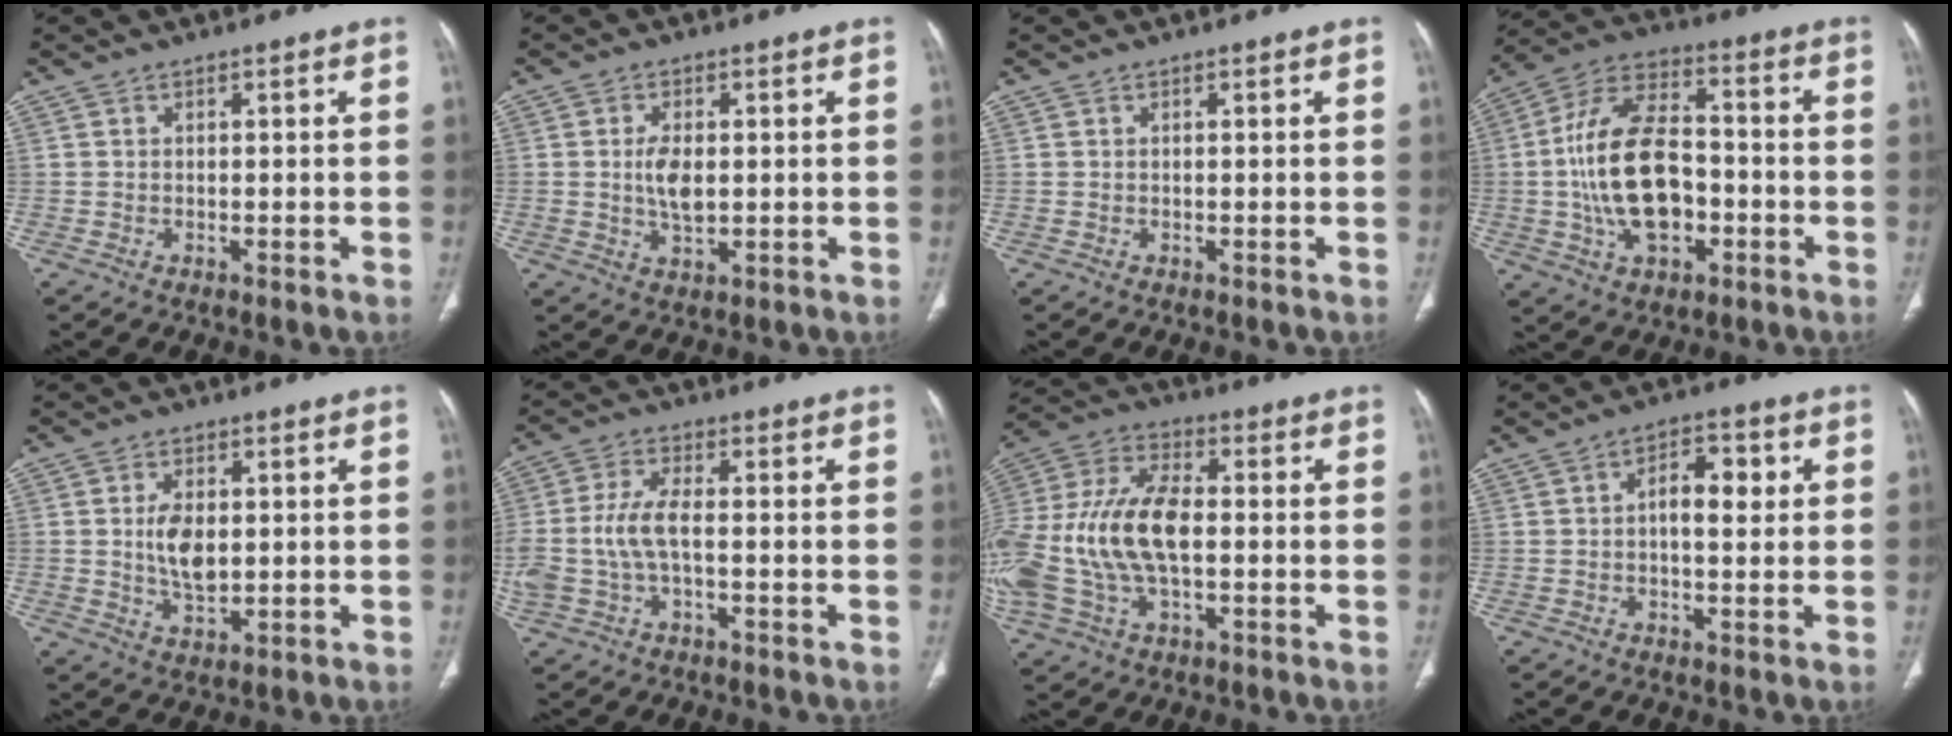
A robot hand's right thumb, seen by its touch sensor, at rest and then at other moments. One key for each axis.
{"total": 5.3, "fx": 0.2, "fy": 2.8, "fz": 4.4, "tx": -0.085, "ty": -0.004, "tz": 0.007}
{"total": 0.0}
{"total": 18.2, "fx": -2.7, "fy": 10.5, "fz": 14.6, "tx": -0.267, "ty": 0.033, "tz": -0.044}
{"total": 6.9, "fx": 0.6, "fy": 3.9, "fz": 5.6, "tx": -0.096, "ty": -0.007, "tz": 0.015}
{"total": 8.3, "fx": -1.0, "fy": 4.0, "fz": 7.2, "tx": -0.179, "ty": 0.023, "tz": -0.018}
{"total": 22.0, "fx": -1.8, "fy": 12.3, "fz": 18.1, "tx": -0.424, "ty": 0.015, "tz": -0.030}
{"total": 6.3, "fx": 0.8, "fy": 3.2, "fz": 5.3, "tx": -0.065, "ty": 0.011, "tz": 0.005}